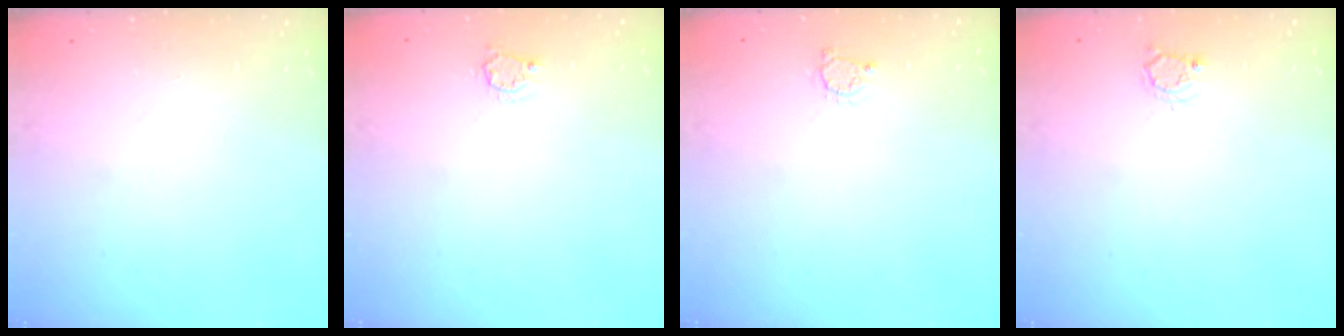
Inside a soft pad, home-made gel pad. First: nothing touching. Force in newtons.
{"total": 2.7, "press": 2.7, "slide": 0.4}
{"total": 2.4, "press": 2.4, "slide": 0.3}
{"total": 2.8, "press": 2.8, "slide": 0.5}